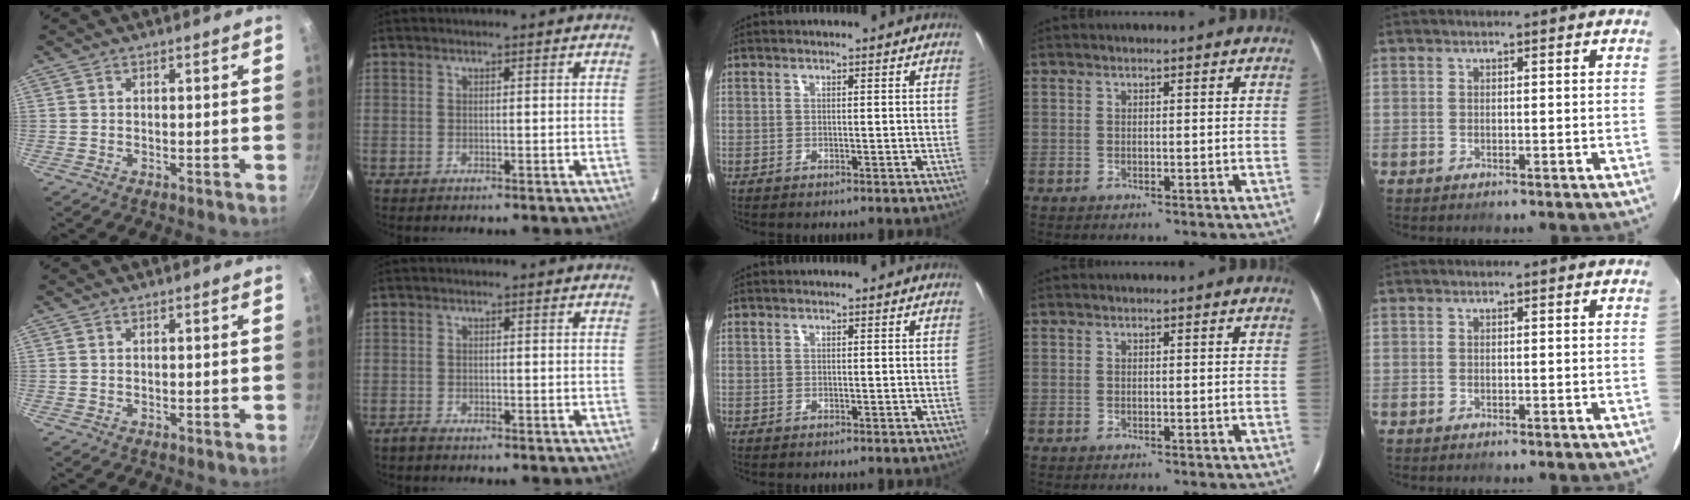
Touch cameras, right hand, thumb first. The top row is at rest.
{"index": {"total": 2.2, "force": [-1.7, 0.8, 1.2], "torque": [-0.026, -0.004, -0.031]}}